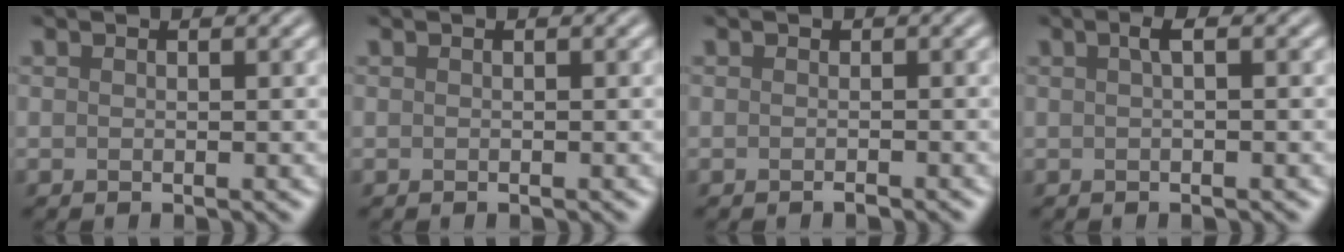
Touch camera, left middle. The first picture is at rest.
{"total": 0.0}
{"total": 0.5, "force": [-0.4, 0.3, 0.2], "torque": [-0.001, -0.001, -0.007]}
{"total": 1.4, "force": [0.2, 0.3, 1.4], "torque": [-0.025, 0.005, 0.002]}